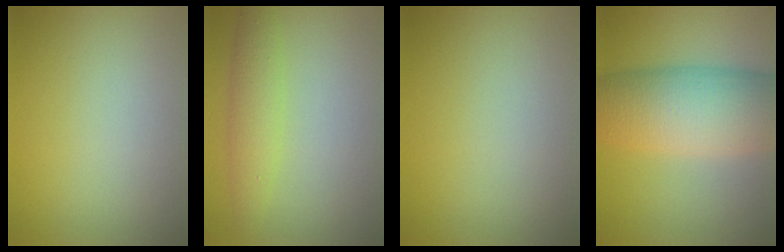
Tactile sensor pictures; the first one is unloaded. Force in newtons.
{"total": 2.8, "press": 2.8, "slide": 0.0}
{"total": 0.0}
{"total": 9.7, "press": 9.7, "slide": 0.1}